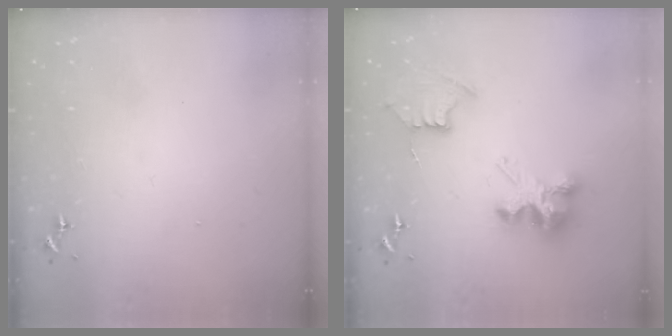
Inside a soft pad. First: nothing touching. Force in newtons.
{"total": 11.8, "press": 11.7, "slide": 0.8}